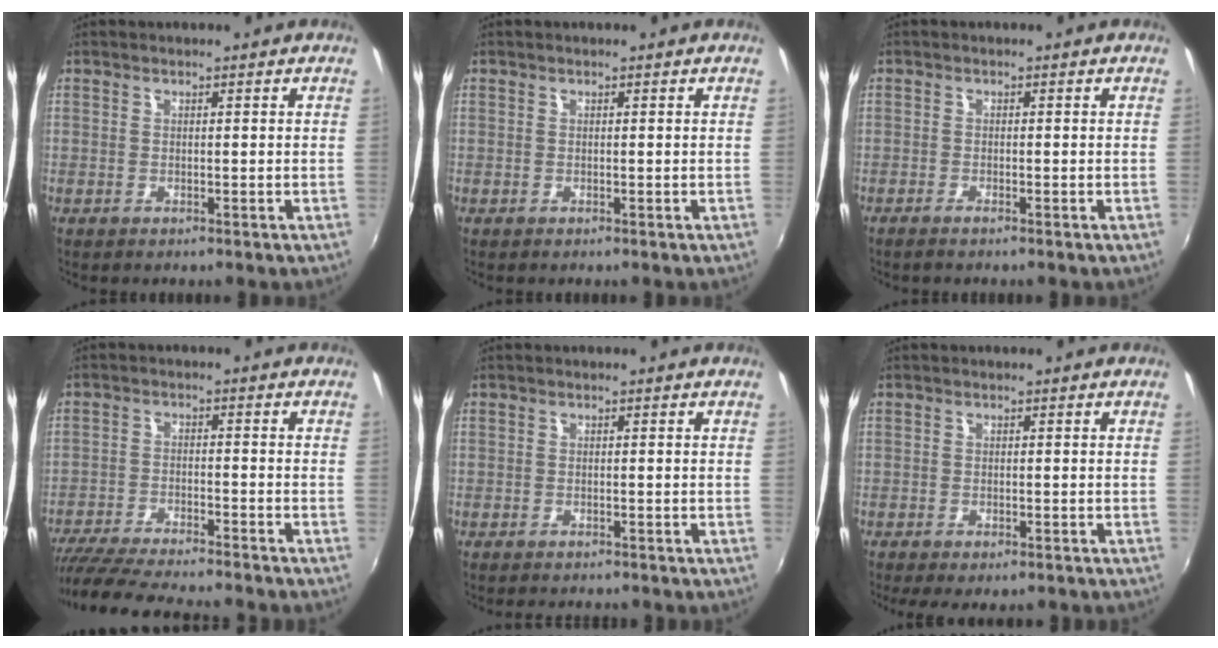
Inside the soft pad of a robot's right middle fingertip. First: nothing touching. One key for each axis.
{"total": 0.0}
{"total": 1.0, "fx": -0.9, "fy": 0.1, "fz": 0.5, "tx": -0.012, "ty": -0.002, "tz": -0.019}
{"total": 16.5, "fx": -14.6, "fy": 1.3, "fz": 7.6, "tx": -0.156, "ty": -0.028, "tz": -0.232}
{"total": 2.1, "fx": -1.9, "fy": 0.6, "fz": 0.6, "tx": -0.019, "ty": -0.006, "tz": -0.030}
{"total": 4.2, "fx": -3.0, "fy": 1.5, "fz": 2.4, "tx": -0.059, "ty": -0.019, "tz": -0.046}